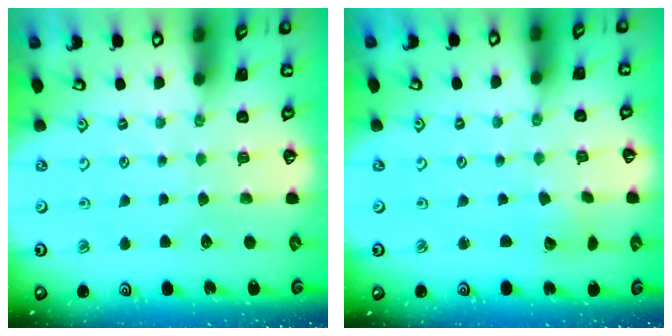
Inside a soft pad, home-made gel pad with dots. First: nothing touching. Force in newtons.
{"total": 2.4, "press": 2.4, "slide": 0.3}